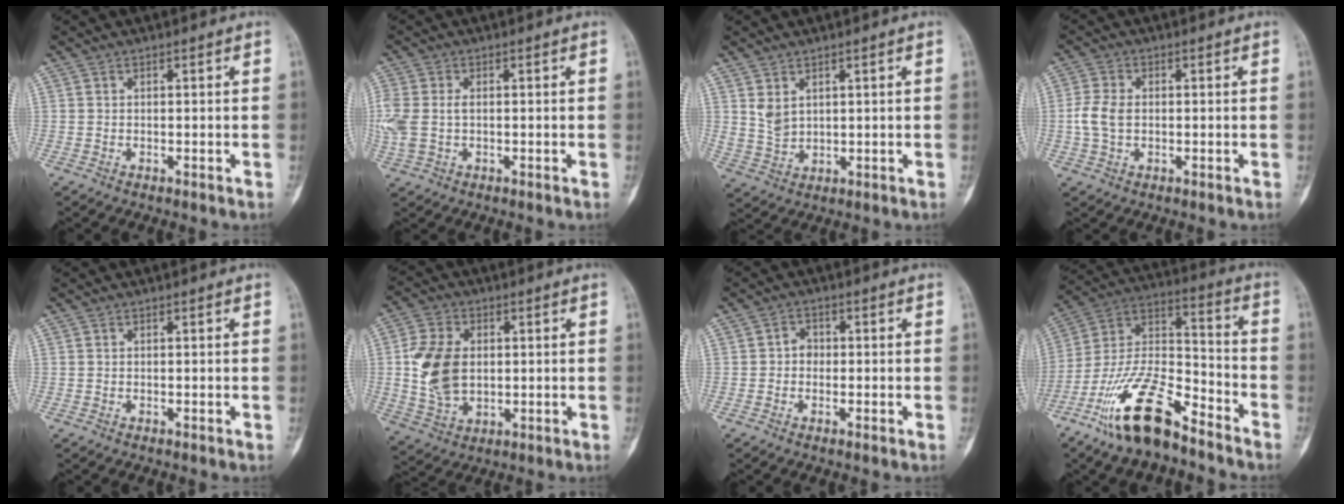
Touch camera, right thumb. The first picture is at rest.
{"total": 7.6, "force": [-0.2, 5.1, 5.6], "torque": [-0.161, 0.009, -0.001]}
{"total": 4.1, "force": [1.7, 2.7, 2.5], "torque": [-0.043, -0.013, 0.046]}
{"total": 5.0, "force": [-0.2, 3.3, 3.8], "torque": [-0.090, 0.007, -0.008]}
{"total": 0.0}
{"total": 11.9, "force": [0.7, 8.1, 8.7], "torque": [-0.164, 0.001, 0.020]}
{"total": 2.4, "force": [-0.4, 1.9, 1.5], "torque": [-0.011, 0.008, -0.017]}
{"total": 18.5, "force": [-12.5, 6.5, 12.0], "torque": [-0.221, 0.081, -0.232]}